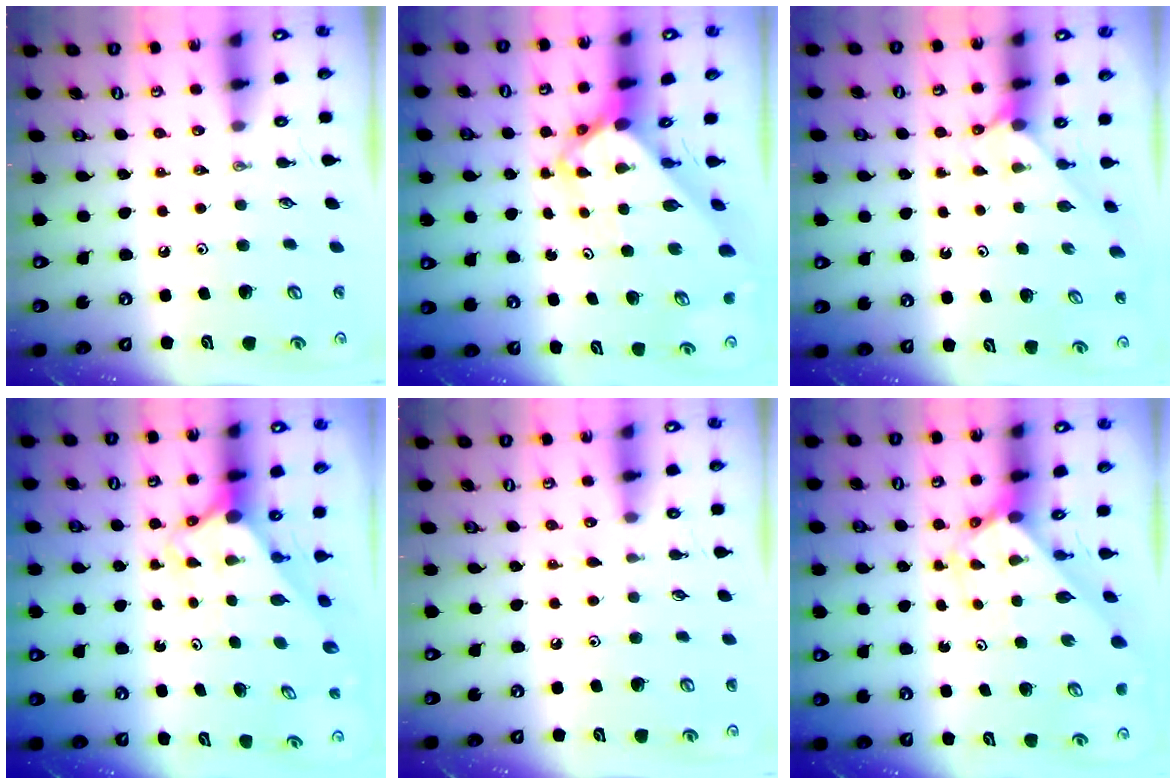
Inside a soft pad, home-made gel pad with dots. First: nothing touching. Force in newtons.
{"total": 4.8, "press": 4.7, "slide": 0.5}
{"total": 2.4, "press": 2.4, "slide": 0.2}
{"total": 2.5, "press": 2.5, "slide": 0.2}
{"total": 1.4, "press": 1.4, "slide": 0.2}
{"total": 2.4, "press": 2.4, "slide": 0.2}